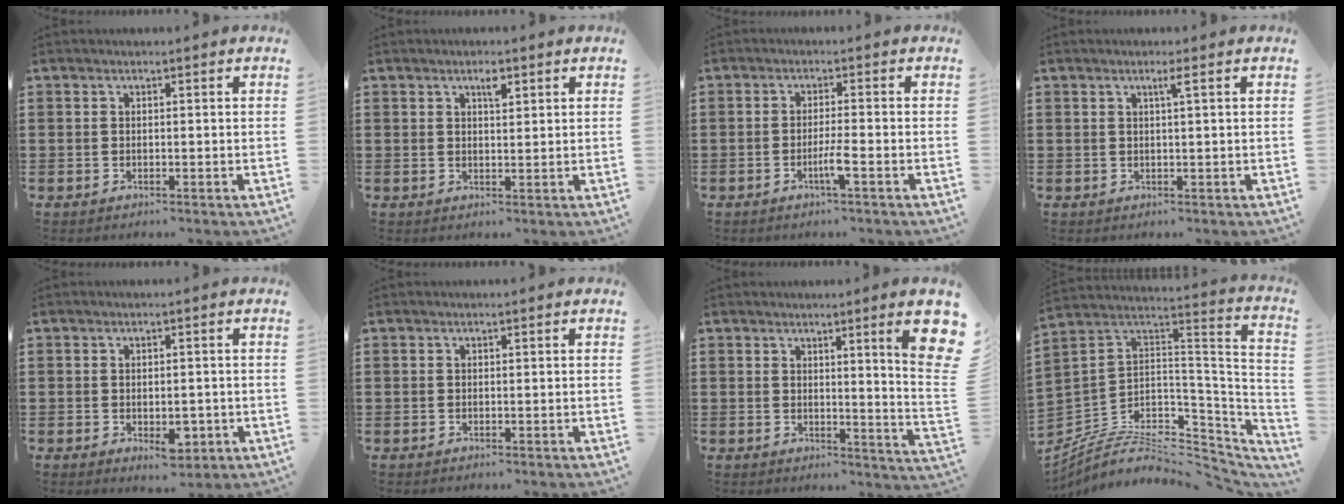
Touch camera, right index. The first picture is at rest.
{"total": 2.3, "force": [1.3, 0.8, 1.7], "torque": [-0.029, 0.002, 0.019]}
{"total": 3.2, "force": [-1.5, -0.1, 2.8], "torque": [-0.048, -0.003, -0.030]}
{"total": 1.5, "force": [0.6, -0.2, 1.3], "torque": [-0.024, 0.001, 0.008]}
{"total": 4.0, "force": [-1.3, 2.2, 3.1], "torque": [-0.035, -0.003, -0.024]}
{"total": 0.0}
{"total": 6.9, "force": [3.1, 0.0, 6.2], "torque": [-0.092, -0.024, 0.045]}
{"total": 5.4, "force": [-3.5, 2.4, 3.2], "torque": [-0.076, -0.024, -0.070]}